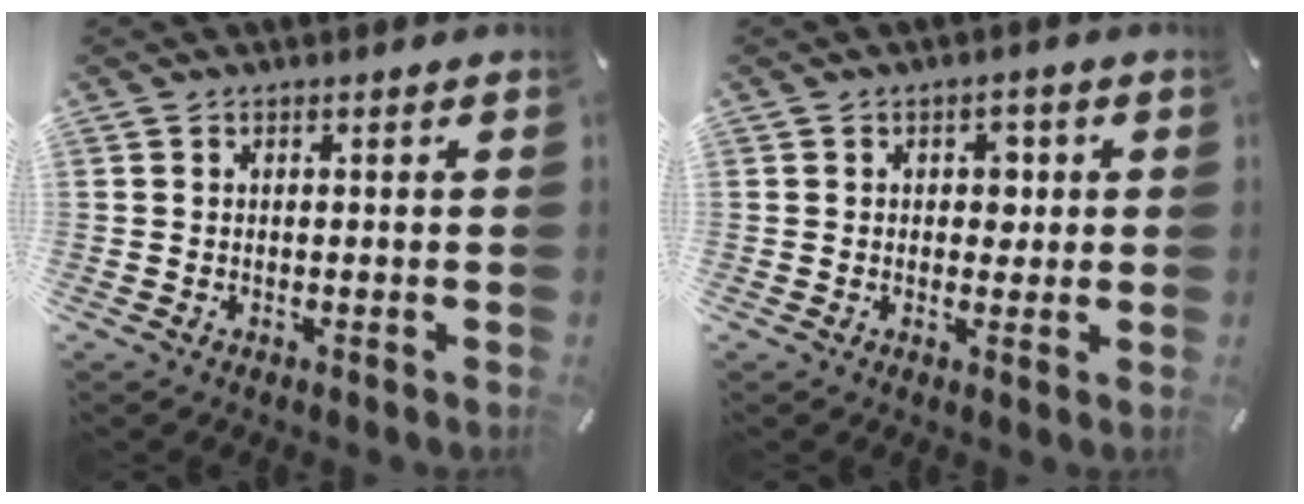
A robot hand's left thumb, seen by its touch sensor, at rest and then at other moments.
{"total": 3.4, "force": [0.2, 2.8, 2.0], "torque": [-0.011, -0.004, -0.008]}